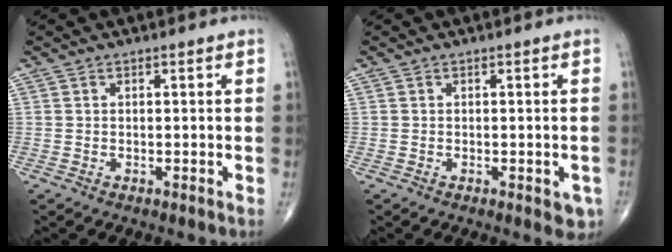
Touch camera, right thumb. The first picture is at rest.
{"total": 2.9, "force": [-1.2, 1.4, 2.3], "torque": [-0.009, 0.001, -0.013]}